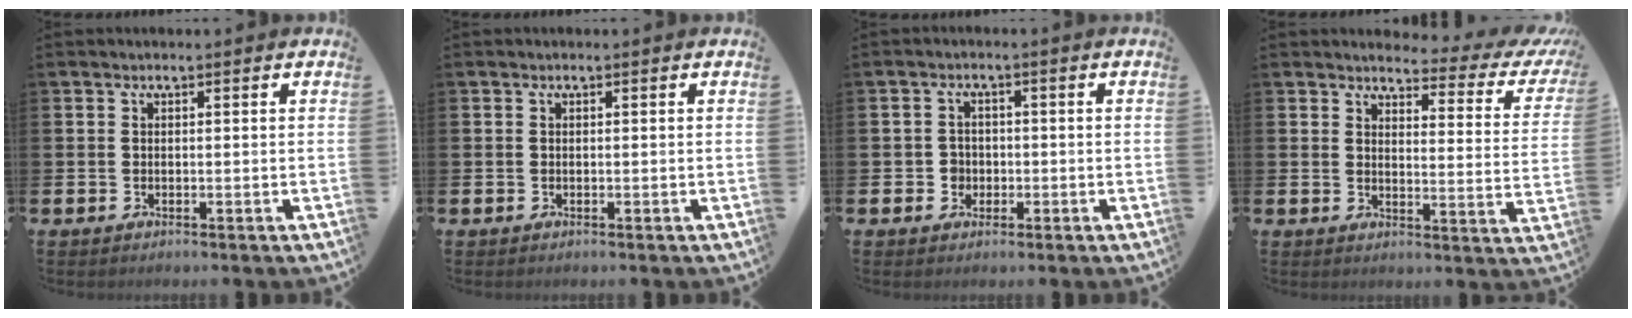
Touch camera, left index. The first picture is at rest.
{"total": 0.0}
{"total": 2.1, "force": [-0.5, 2.1, 0.2], "torque": [-0.007, 0.005, -0.017]}
{"total": 2.9, "force": [2.5, 0.9, 1.0], "torque": [-0.021, -0.031, 0.032]}